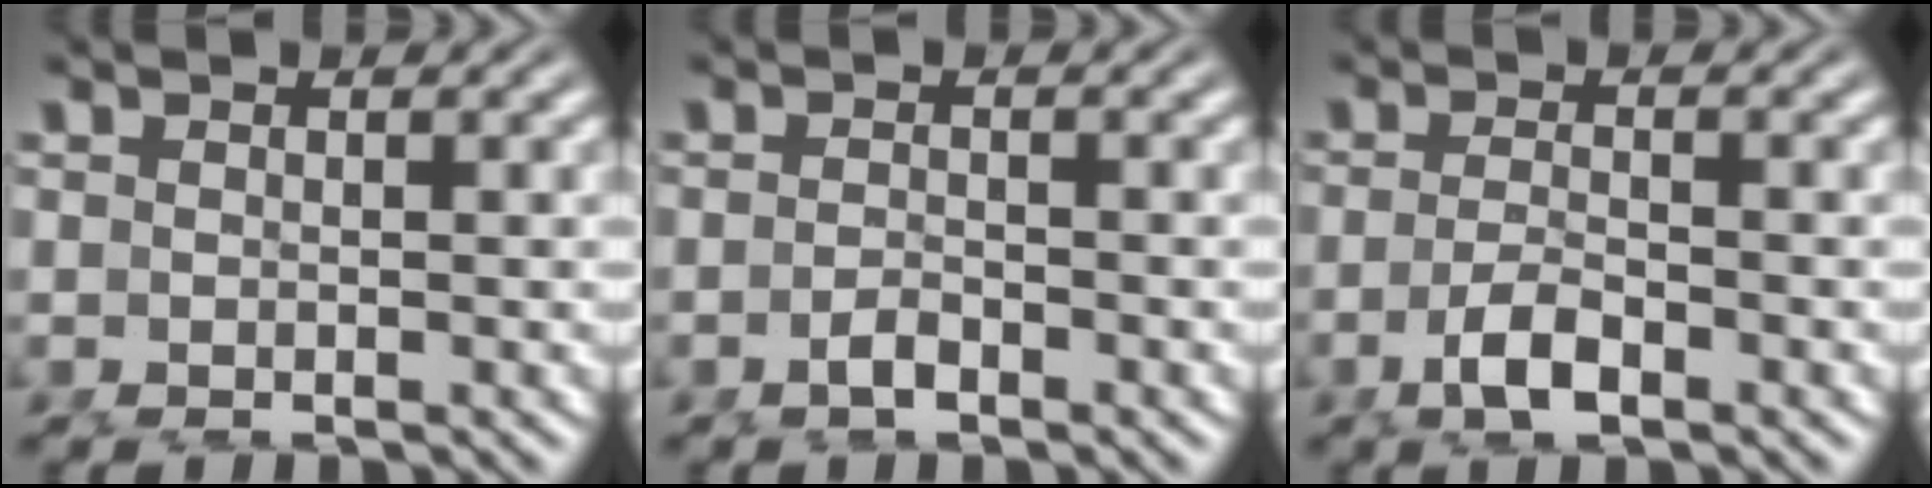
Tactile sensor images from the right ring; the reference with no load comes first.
{"total": 1.0, "force": [-0.9, -0.3, 0.4], "torque": [-0.001, 0.002, -0.017]}
{"total": 2.2, "force": [-1.3, 0.0, 1.8], "torque": [-0.032, -0.010, -0.017]}